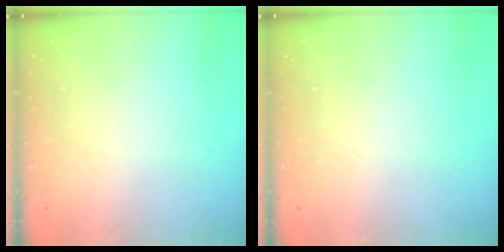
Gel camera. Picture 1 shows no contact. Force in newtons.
{"total": 0.0}